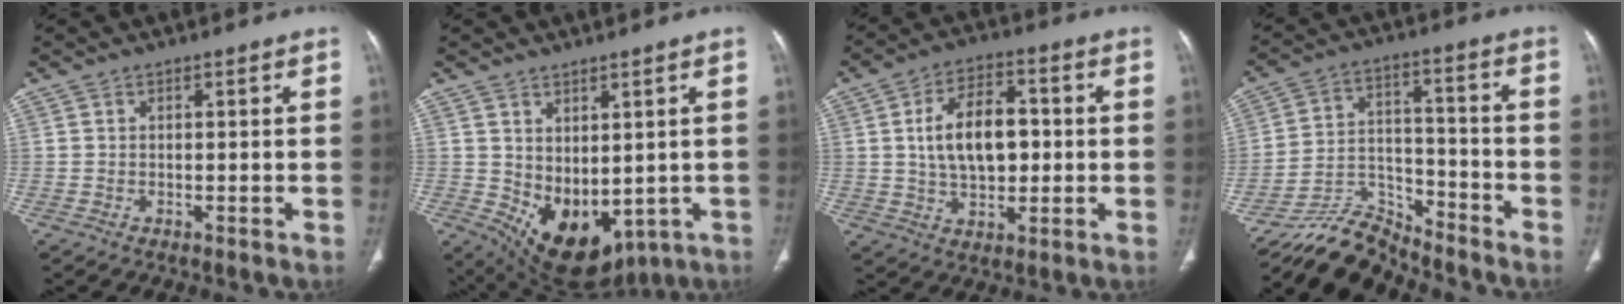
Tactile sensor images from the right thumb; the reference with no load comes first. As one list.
[{"total": 13.5, "force": [-1.4, 8.7, 10.2], "torque": [-0.140, -0.016, 0.019]}, {"total": 12.3, "force": [0.9, 7.3, 9.9], "torque": [-0.148, 0.013, 0.017]}, {"total": 9.8, "force": [-9.6, 1.7, -0.7], "torque": [0.014, 0.087, -0.181]}]